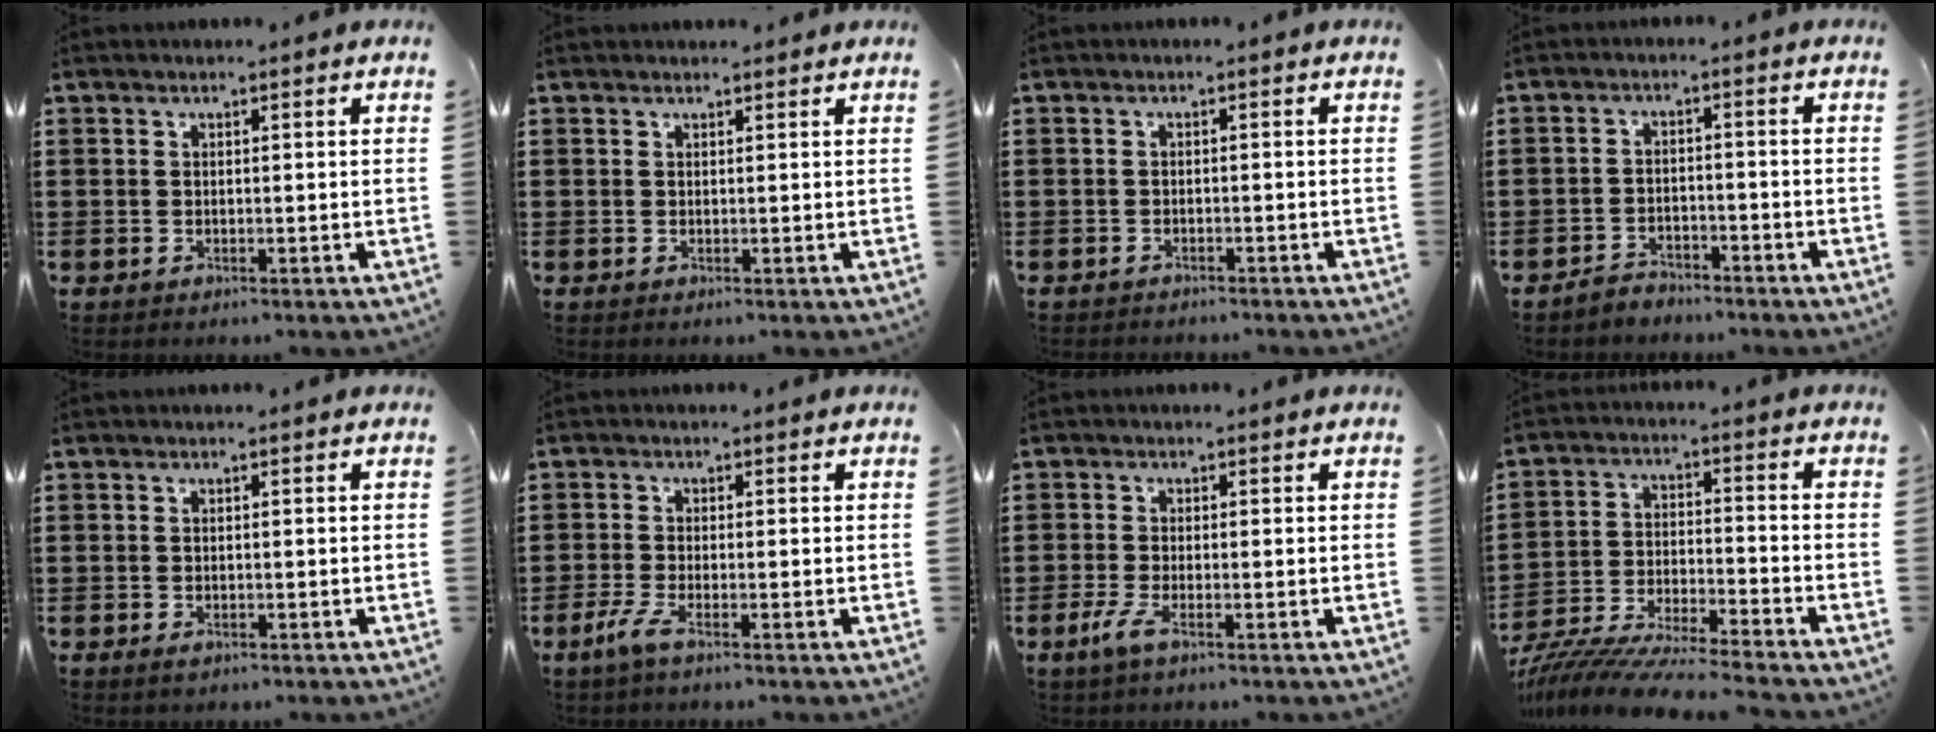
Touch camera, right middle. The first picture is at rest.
{"total": 0.6, "force": [0.5, 0.1, 0.1], "torque": [0.005, -0.004, 0.009]}
{"total": 1.0, "force": [-1.0, 0.1, 0.0], "torque": [-0.003, 0.001, -0.022]}
{"total": 2.9, "force": [-2.8, 0.6, -0.2], "torque": [-0.005, 0.003, -0.062]}
{"total": 0.7, "force": [-0.5, 0.3, 0.3], "torque": [-0.007, -0.004, -0.010]}
{"total": 3.0, "force": [-1.6, 0.4, 2.5], "torque": [-0.062, -0.009, -0.036]}
{"total": 3.0, "force": [-1.5, 0.5, 2.6], "torque": [-0.064, -0.010, -0.034]}
{"total": 8.6, "force": [-8.4, -0.1, 1.9], "torque": [-0.041, 0.001, -0.169]}